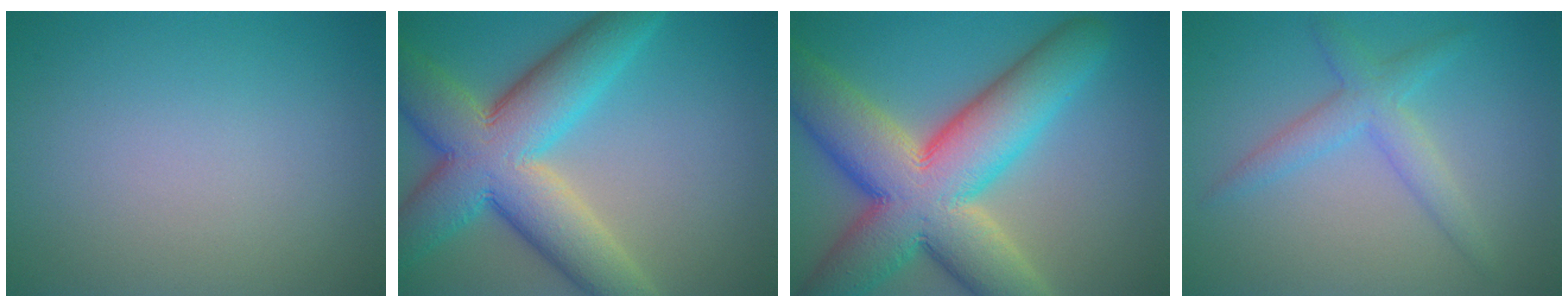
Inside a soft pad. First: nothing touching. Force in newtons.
{"total": 11.5, "press": 11.5, "slide": 0.3}
{"total": 14.3, "press": 14.3, "slide": 0.8}
{"total": 3.0, "press": 3.0, "slide": 0.1}